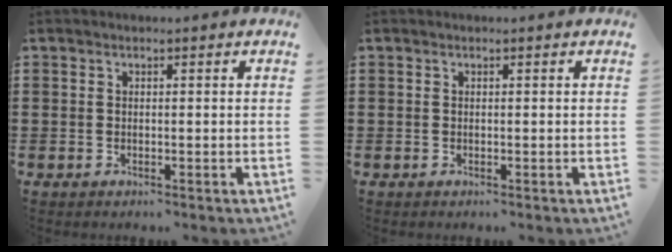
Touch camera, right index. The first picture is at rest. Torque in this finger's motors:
{"motor_torque": [1.06, 1.08, 0.00, 0.01]}